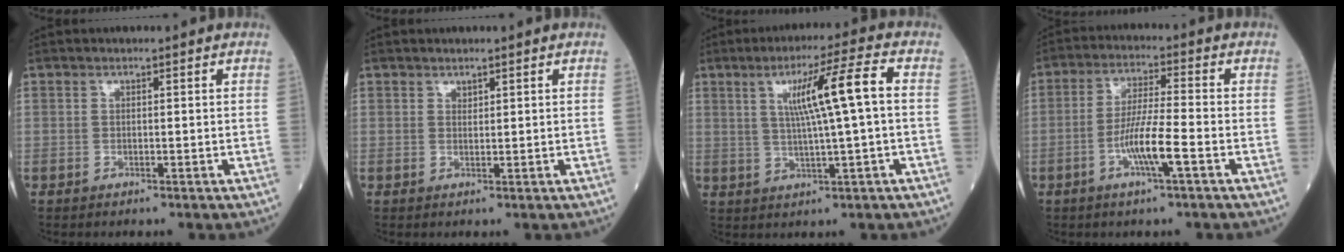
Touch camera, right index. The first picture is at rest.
{"total": 0.6, "force": [0.5, 0.2, 0.2], "torque": [-0.004, -0.002, 0.010]}
{"total": 9.2, "force": [1.6, -0.6, 9.1], "torque": [-0.152, 0.009, 0.030]}
{"total": 7.4, "force": [-2.8, 0.0, 6.9], "torque": [-0.135, -0.003, -0.054]}